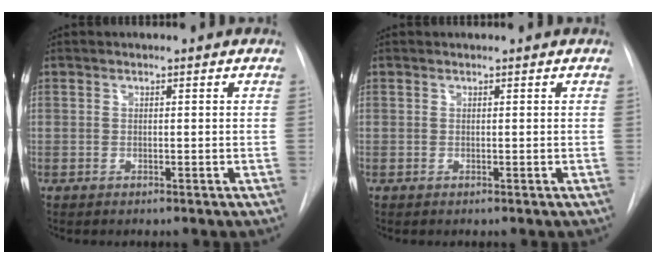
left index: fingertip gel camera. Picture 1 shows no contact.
{"total": 0.0}